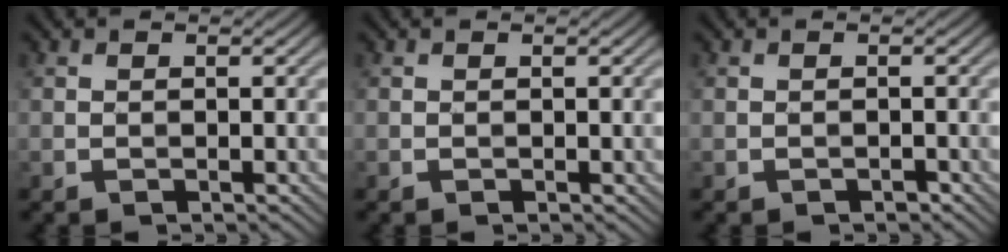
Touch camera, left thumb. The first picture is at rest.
{"total": 0.0}
{"total": 0.5, "force": [-0.5, 0.2, 0.1], "torque": [0.000, -0.001, -0.010]}